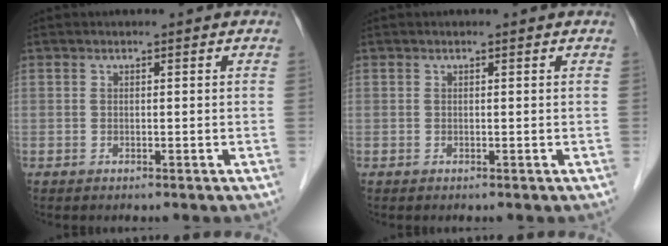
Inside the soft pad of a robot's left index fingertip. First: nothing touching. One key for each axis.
{"total": 0.0}